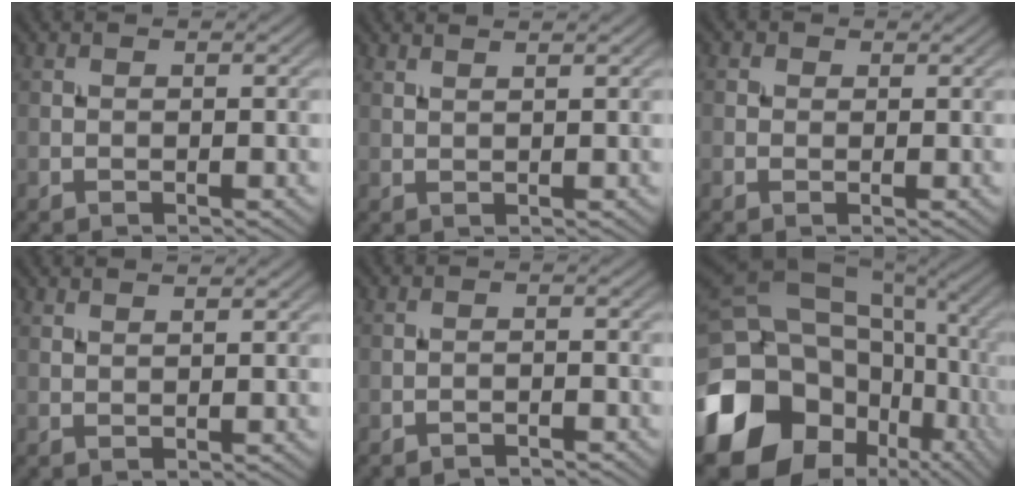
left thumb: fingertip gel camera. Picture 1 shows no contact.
{"total": 1.7, "force": [1.4, 0.3, 0.9], "torque": [-0.012, 0.002, 0.018]}
{"total": 1.2, "force": [0.3, 1.2, 0.3], "torque": [-0.003, 0.001, 0.000]}
{"total": 1.4, "force": [1.3, 0.1, 0.6], "torque": [-0.013, 0.000, 0.022]}
{"total": 1.1, "force": [-1.0, 0.2, 0.3], "torque": [-0.004, 0.001, -0.021]}
{"total": 19.6, "force": [-5.9, 15.5, 10.5], "torque": [-0.252, -0.016, -0.096]}